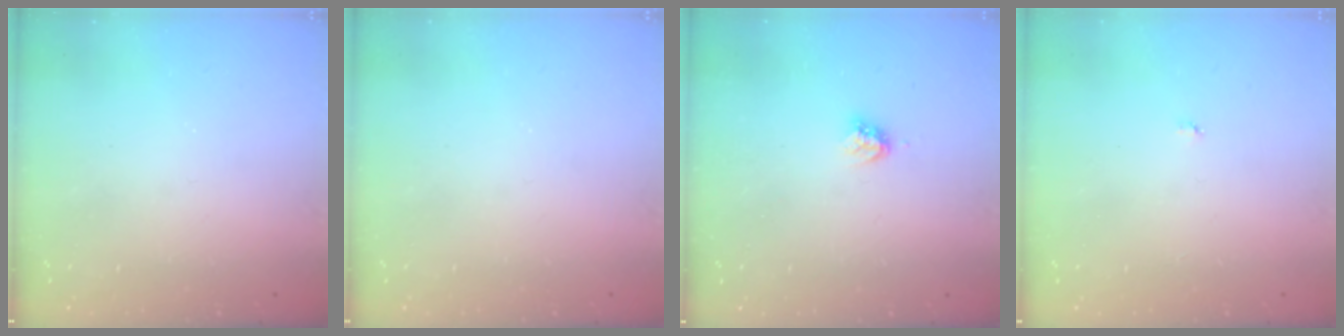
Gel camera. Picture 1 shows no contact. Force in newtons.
{"total": 0.0}
{"total": 3.5, "press": 3.4, "slide": 0.3}
{"total": 2.9, "press": 2.9, "slide": 0.3}